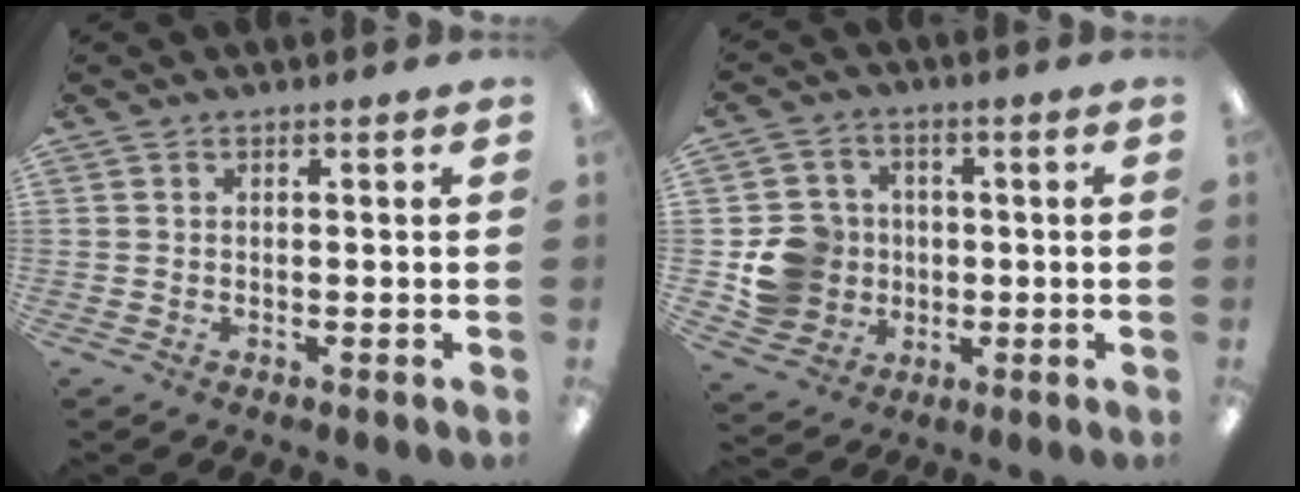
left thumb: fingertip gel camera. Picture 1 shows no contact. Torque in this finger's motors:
{"motor_torque": [-0.32, 0.50, 0.26, -0.25, 0.04]}